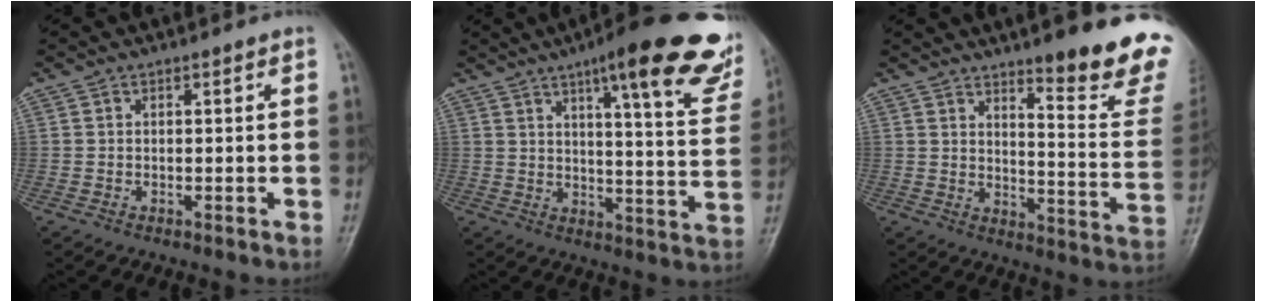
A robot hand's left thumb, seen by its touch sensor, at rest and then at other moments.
{"total": 24.2, "force": [15.0, 5.2, 18.2], "torque": [-0.212, -0.048, 0.188]}
{"total": 17.3, "force": [12.4, 2.9, 11.7], "torque": [-0.112, -0.096, 0.163]}